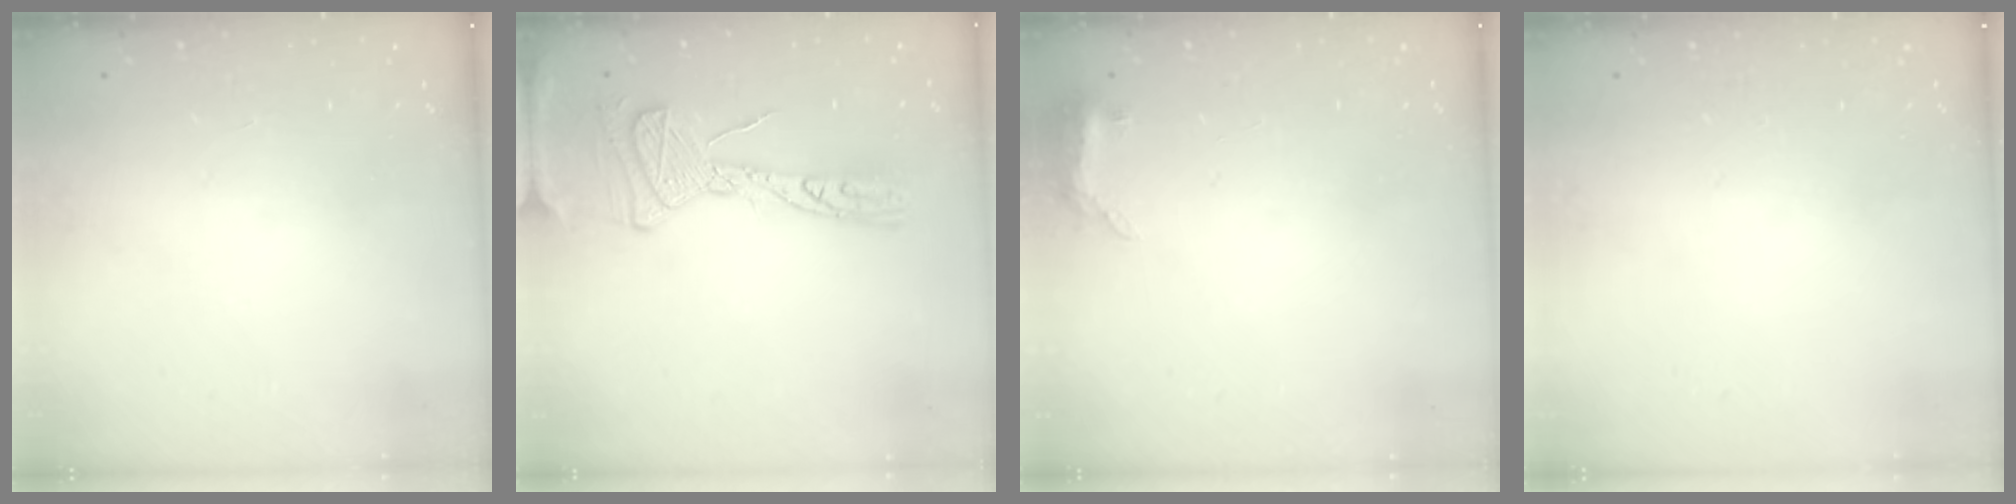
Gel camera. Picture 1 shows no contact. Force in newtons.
{"total": 16.8, "press": 16.7, "slide": 1.7}
{"total": 5.7, "press": 5.6, "slide": 1.4}
{"total": 0.0}